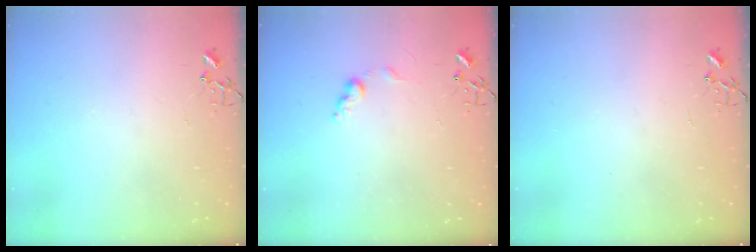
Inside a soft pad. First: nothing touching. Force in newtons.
{"total": 7.0, "press": 7.0, "slide": 0.8}
{"total": 0.0}